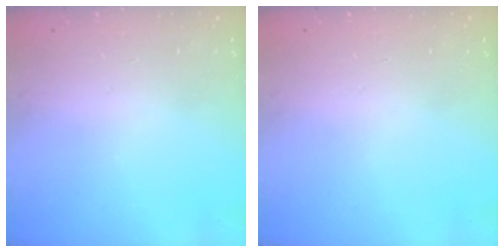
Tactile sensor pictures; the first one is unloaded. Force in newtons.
{"total": 0.0}